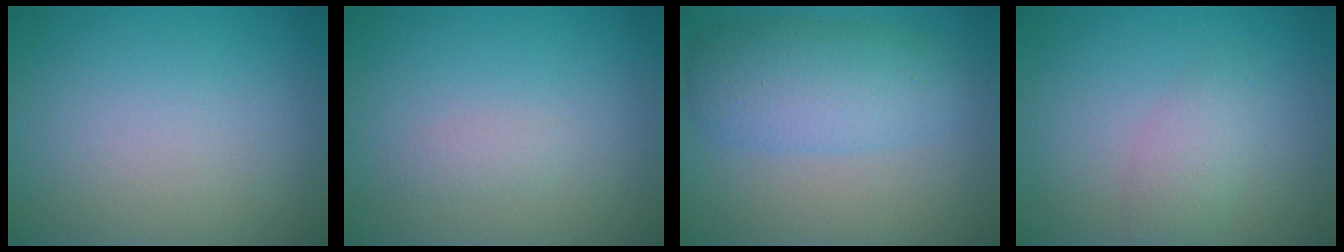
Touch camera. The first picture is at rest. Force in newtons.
{"total": 1.0, "press": 1.0, "slide": 0.0}
{"total": 5.5, "press": 5.5, "slide": 0.1}
{"total": 2.1, "press": 2.1, "slide": 0.1}